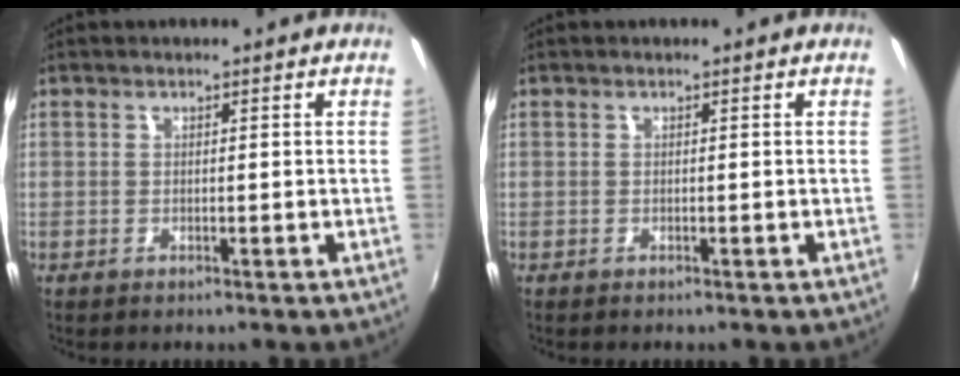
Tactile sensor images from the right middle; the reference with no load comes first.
{"total": 0.0}